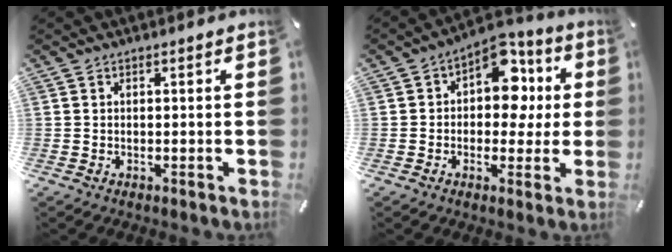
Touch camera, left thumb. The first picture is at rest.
{"total": 12.1, "force": [3.3, 8.5, 8.0], "torque": [-0.109, -0.022, 0.059]}